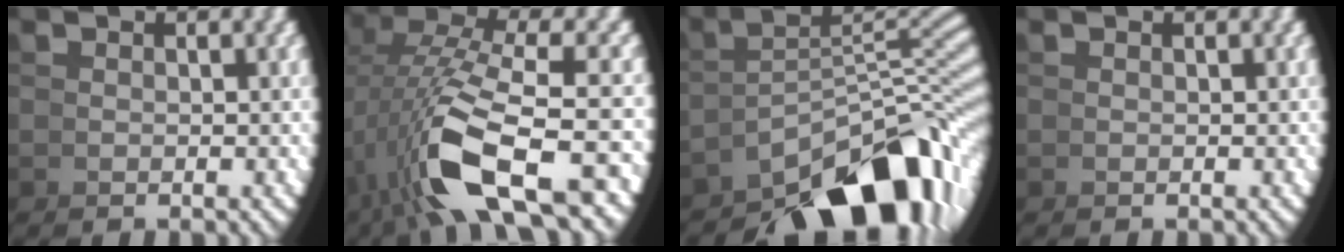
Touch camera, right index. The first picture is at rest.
{"total": 10.1, "force": [-1.0, 5.1, 8.7], "torque": [-0.177, -0.021, 0.007]}
{"total": 14.0, "force": [-5.5, 6.6, 11.0], "torque": [-0.146, -0.043, -0.061]}
{"total": 0.0}